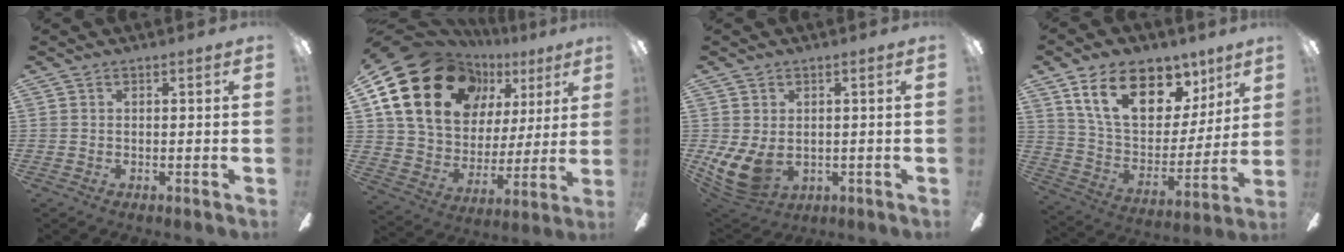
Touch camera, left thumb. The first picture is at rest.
{"total": 23.8, "force": [11.8, 16.9, 11.9], "torque": [-0.217, -0.068, 0.231]}
{"total": 8.3, "force": [-0.6, 5.8, 5.9], "torque": [-0.137, -0.015, -0.008]}
{"total": 21.3, "force": [12.1, 12.2, 12.6], "torque": [-0.213, -0.053, 0.217]}